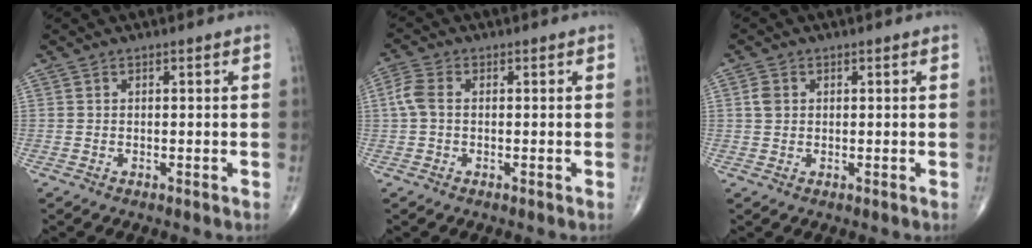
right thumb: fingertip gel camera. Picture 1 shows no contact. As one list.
[{"total": 3.8, "force": [0.1, 2.4, 2.9], "torque": [-0.074, 0.009, -0.005]}, {"total": 2.2, "force": [0.5, 1.8, 1.2], "torque": [-0.020, 0.003, 0.009]}]